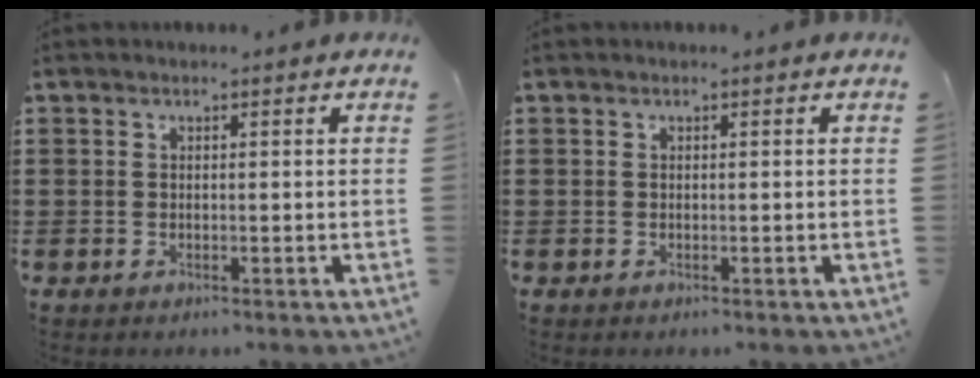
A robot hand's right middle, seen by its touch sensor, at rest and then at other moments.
{"total": 0.0}